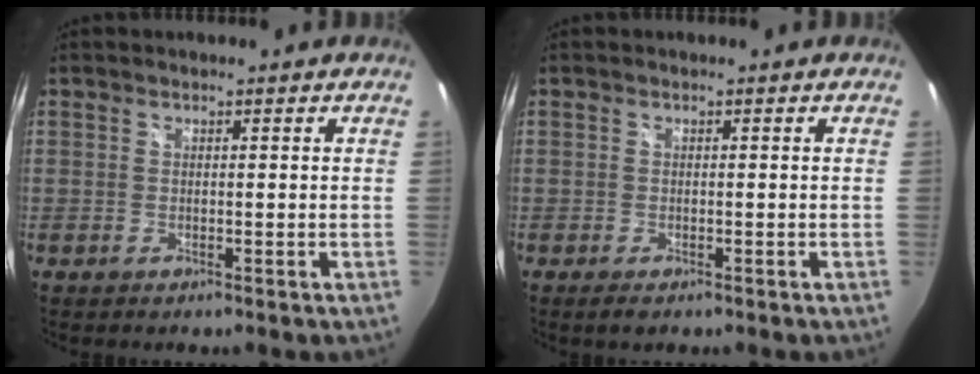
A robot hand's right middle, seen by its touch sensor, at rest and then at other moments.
{"total": 1.5, "force": [-1.0, 0.8, 0.8], "torque": [-0.015, -0.007, -0.018]}